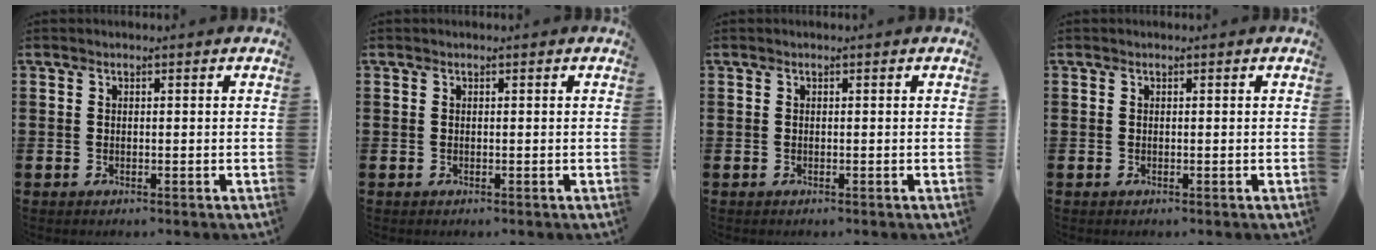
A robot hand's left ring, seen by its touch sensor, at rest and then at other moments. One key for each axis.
{"total": 0.0}
{"total": 0.0}
{"total": 0.0}